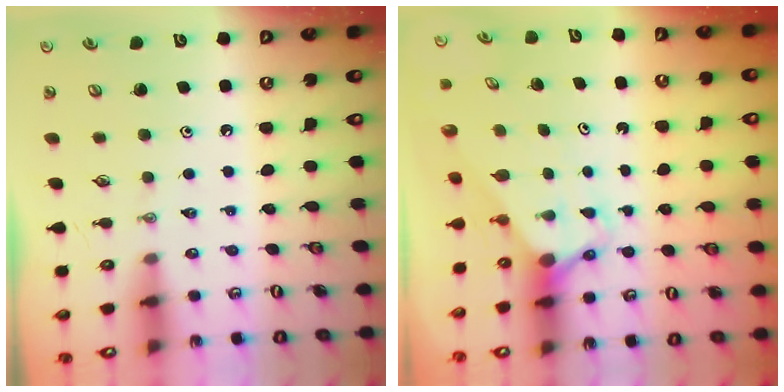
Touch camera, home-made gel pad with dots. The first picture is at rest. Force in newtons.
{"total": 2.6, "press": 2.6, "slide": 0.1}